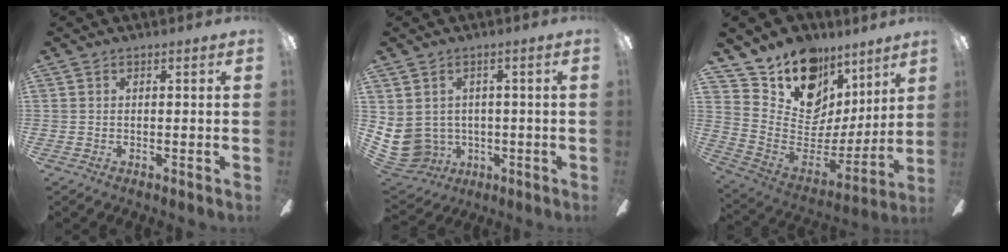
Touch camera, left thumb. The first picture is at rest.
{"total": 7.8, "force": [-0.3, 7.4, 2.5], "torque": [-0.107, -0.007, -0.003]}
{"total": 17.4, "force": [11.8, 11.3, 6.0], "torque": [-0.105, -0.101, 0.229]}